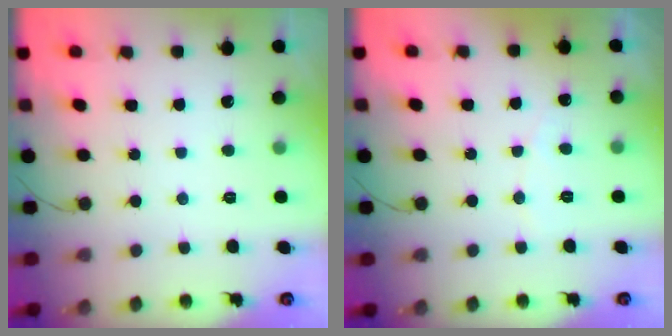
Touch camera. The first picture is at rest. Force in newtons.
{"total": 2.8, "press": 2.8, "slide": 0.2}